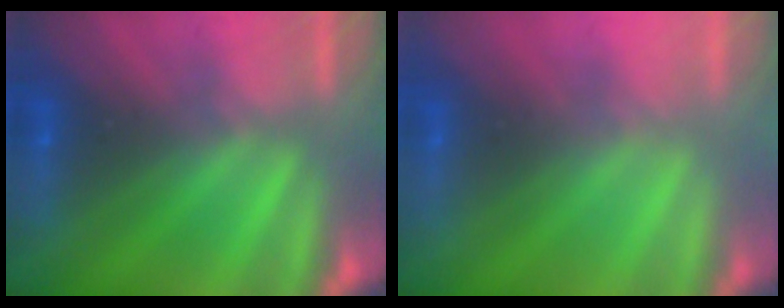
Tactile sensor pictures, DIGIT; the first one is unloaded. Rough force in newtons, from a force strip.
{"total": 2.1}